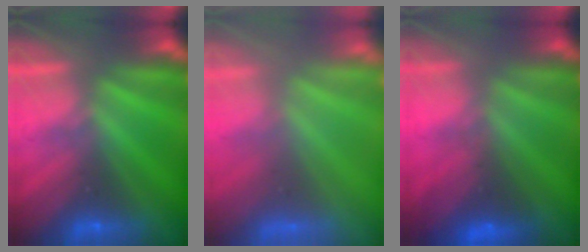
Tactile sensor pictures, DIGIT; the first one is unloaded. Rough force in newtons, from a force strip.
{"total": 7.6}
{"total": 2.7}